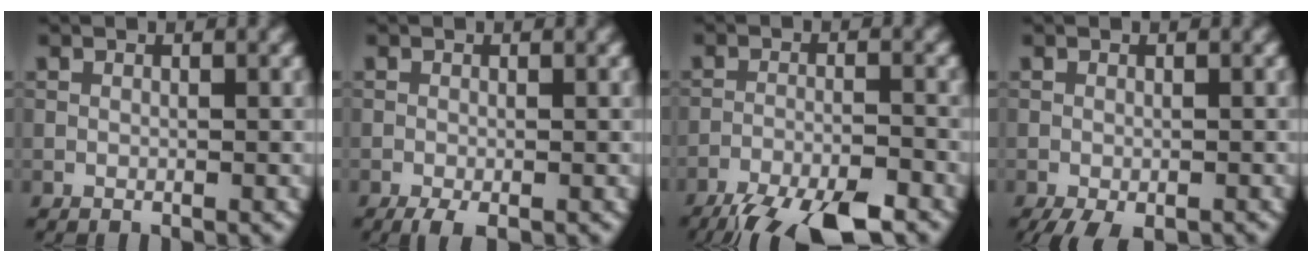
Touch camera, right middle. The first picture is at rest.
{"total": 1.6, "force": [-0.9, 0.5, 1.2], "torque": [-0.025, -0.007, -0.019]}
{"total": 10.7, "force": [-9.0, 2.5, 5.3], "torque": [-0.093, -0.031, -0.141]}
{"total": 3.2, "force": [-2.3, 1.0, 2.0], "torque": [-0.032, -0.010, -0.031]}